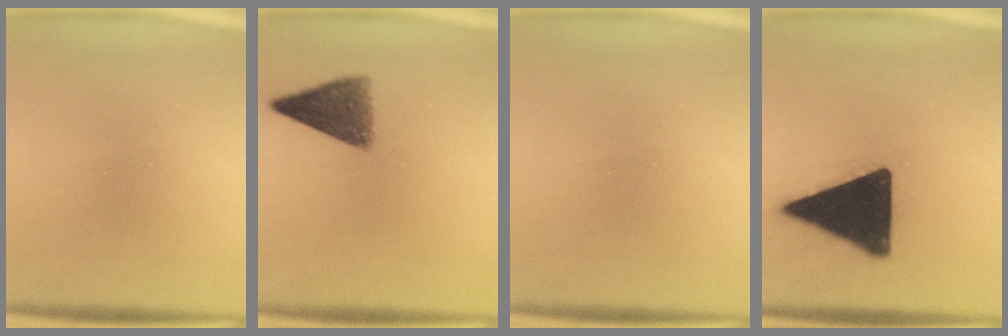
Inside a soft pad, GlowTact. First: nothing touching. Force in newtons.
{"total": 6.8}
{"total": 0.0}
{"total": 19.8}